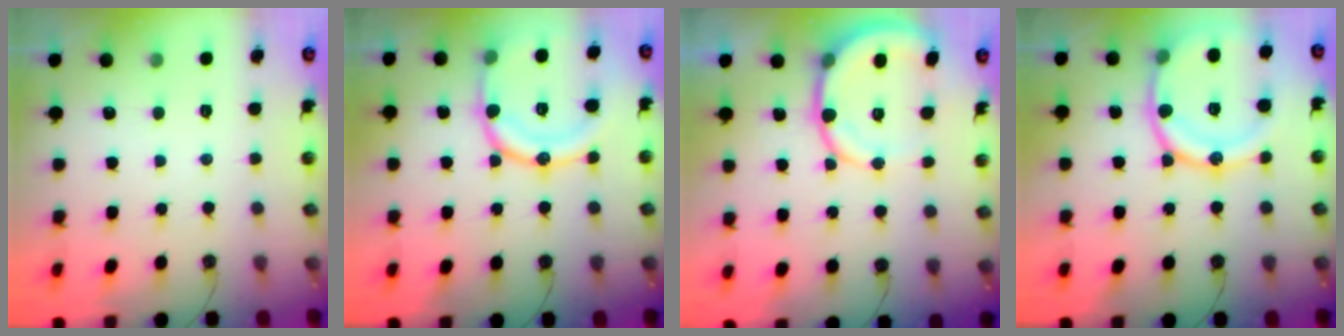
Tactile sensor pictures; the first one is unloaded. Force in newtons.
{"total": 17.5, "press": 17.5, "slide": 1.0}
{"total": 11.3, "press": 11.0, "slide": 2.3}
{"total": 18.8, "press": 18.4, "slide": 3.4}